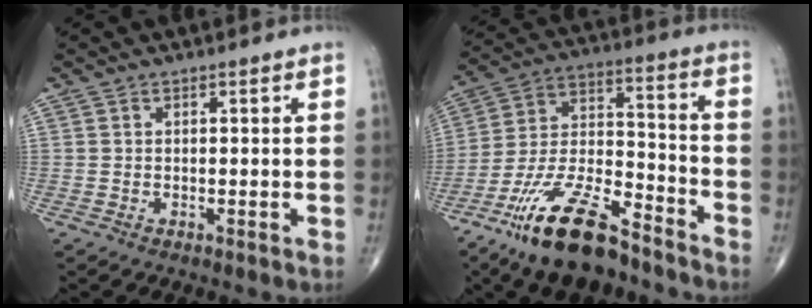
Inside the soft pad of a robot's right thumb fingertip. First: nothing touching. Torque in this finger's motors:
{"motor_torque": [2.69, 1.37, 1.26, -1.50, 0.16]}